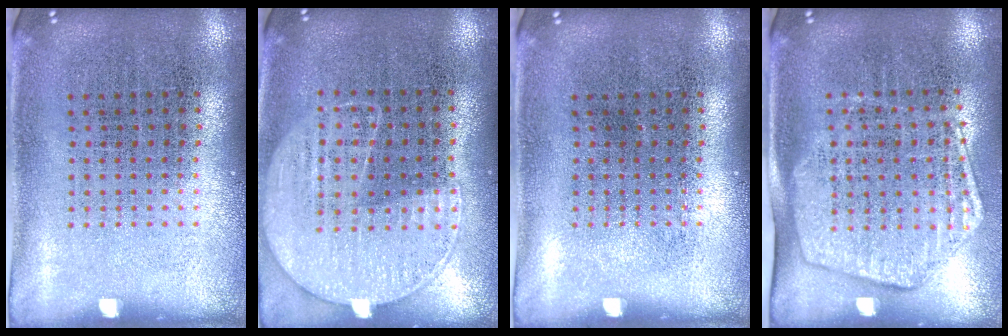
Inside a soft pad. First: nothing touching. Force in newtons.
{"total": 1.3, "press": 1.1, "slide": 0.6}
{"total": 0.0}
{"total": 1.9, "press": 1.6, "slide": 1.1}